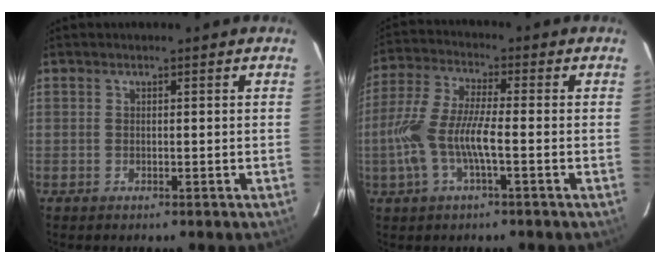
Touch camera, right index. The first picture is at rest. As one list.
[{"total": 10.8, "force": [-2.7, 2.5, 10.2], "torque": [-0.226, 0.001, -0.051]}]